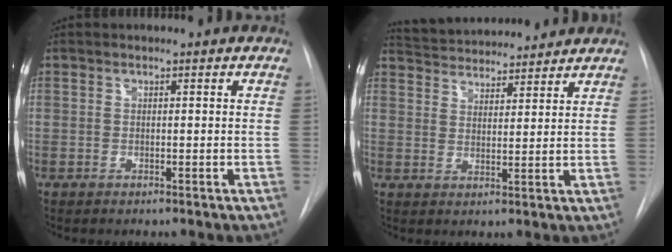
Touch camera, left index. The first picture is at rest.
{"total": 12.7, "force": [12.0, 2.3, 3.3], "torque": [-0.054, 0.023, 0.181]}